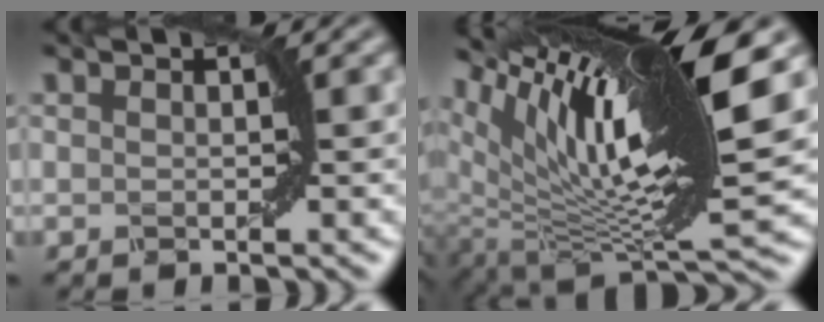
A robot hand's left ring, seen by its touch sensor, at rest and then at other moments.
{"total": 14.6, "force": [5.9, 3.7, 12.8], "torque": [-0.226, 0.010, 0.121]}